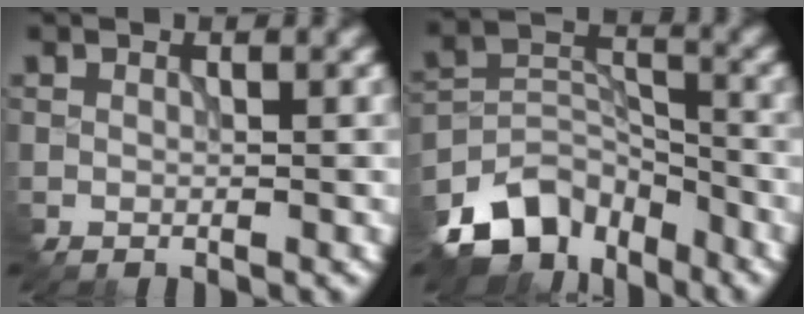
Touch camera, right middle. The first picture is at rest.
{"total": 8.6, "force": [-6.3, 4.7, 3.3], "torque": [-0.052, -0.004, -0.128]}